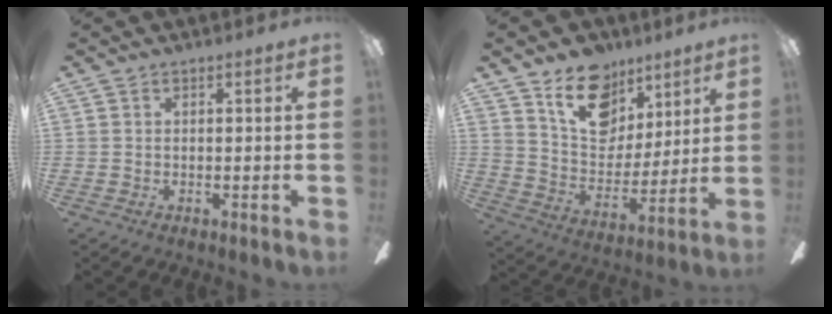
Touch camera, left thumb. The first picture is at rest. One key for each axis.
{"total": 17.0, "fx": 10.7, "fy": 11.0, "fz": 7.2, "tx": -0.110, "ty": -0.061, "tz": 0.201}